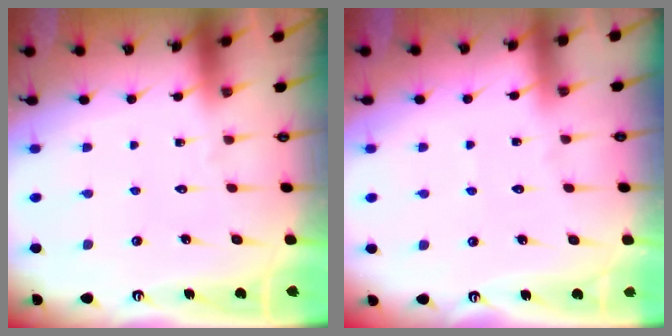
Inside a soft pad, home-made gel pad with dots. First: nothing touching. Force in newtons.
{"total": 2.0, "press": 2.0, "slide": 0.3}